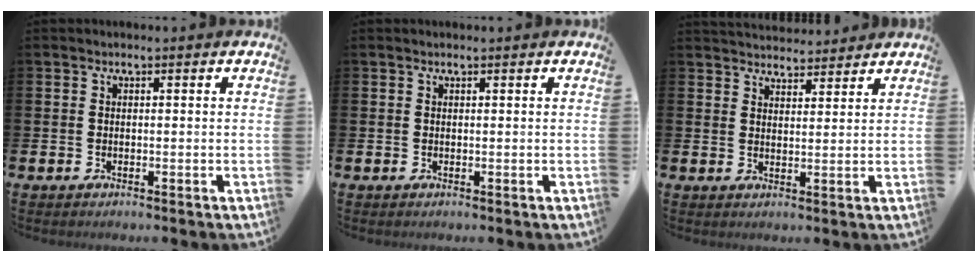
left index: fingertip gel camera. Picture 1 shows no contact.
{"total": 0.0}
{"total": 3.9, "force": [3.8, 0.7, -0.2], "torque": [0.001, -0.021, 0.071]}